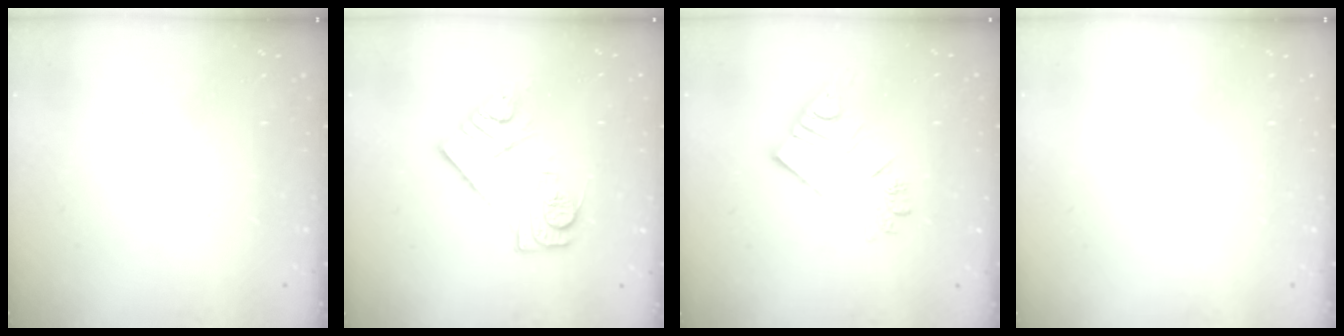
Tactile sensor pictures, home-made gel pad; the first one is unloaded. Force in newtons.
{"total": 12.9, "press": 12.8, "slide": 0.9}
{"total": 10.8, "press": 10.7, "slide": 0.9}
{"total": 1.7, "press": 1.7, "slide": 0.1}